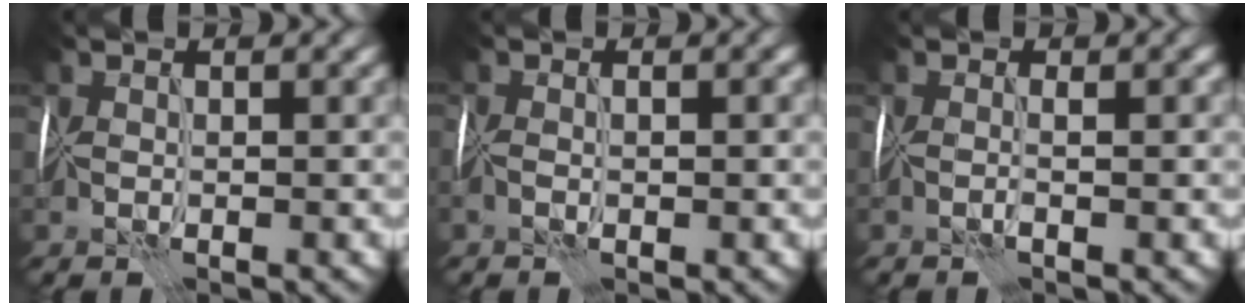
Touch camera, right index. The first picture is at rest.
{"total": 0.9, "force": [-0.3, 0.4, 0.7], "torque": [-0.009, 0.006, -0.004]}
{"total": 0.6, "force": [0.0, -0.2, 0.5], "torque": [-0.011, 0.003, -0.003]}